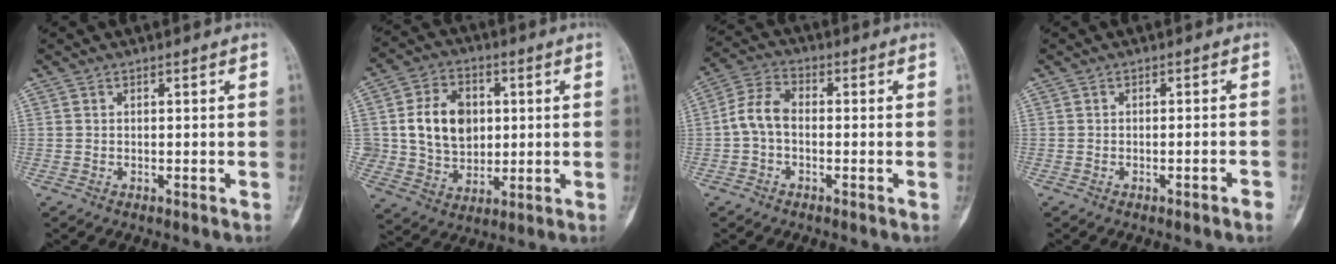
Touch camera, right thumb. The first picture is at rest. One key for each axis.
{"total": 13.0, "fx": 1.9, "fy": 10.1, "fz": 8.0, "tx": -0.099, "ty": -0.003, "tz": 0.040}
{"total": 6.5, "fx": -0.9, "fy": 4.2, "fz": 4.9, "tx": -0.093, "ty": 0.021, "tz": -0.029}
{"total": 2.2, "fx": -1.3, "fy": 0.1, "fz": 1.7, "tx": -0.031, "ty": 0.009, "tz": -0.016}